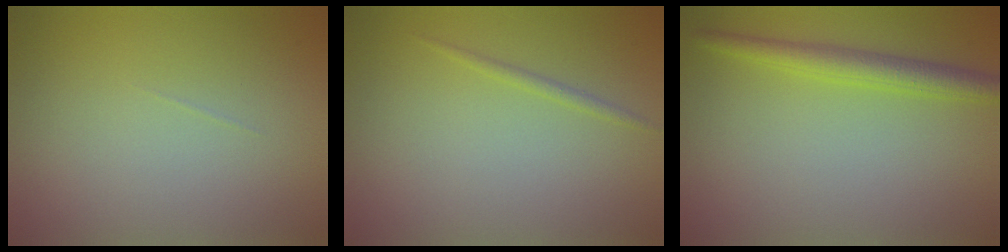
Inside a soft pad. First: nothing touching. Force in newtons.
{"total": 0.8, "press": 0.8, "slide": 0.1}
{"total": 3.0, "press": 3.0, "slide": 0.0}